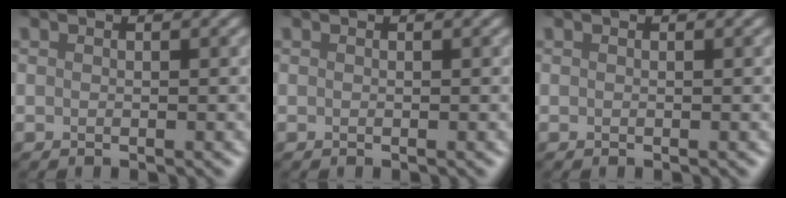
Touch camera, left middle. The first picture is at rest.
{"total": 0.0}
{"total": 0.0}